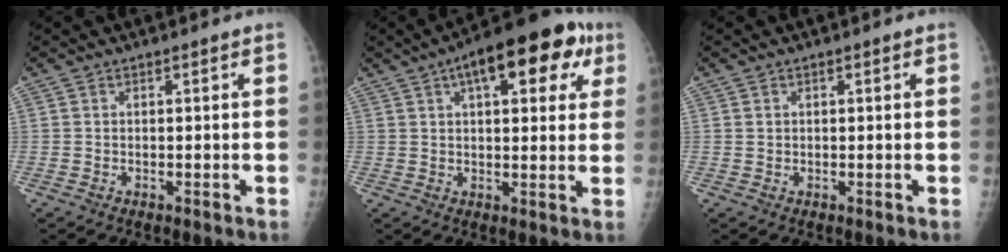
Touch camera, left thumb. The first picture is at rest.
{"total": 17.0, "force": [7.6, 7.4, 13.3], "torque": [-0.153, 0.013, 0.100]}
{"total": 0.6, "force": [0.1, 0.6, 0.0], "torque": [0.006, 0.001, 0.003]}